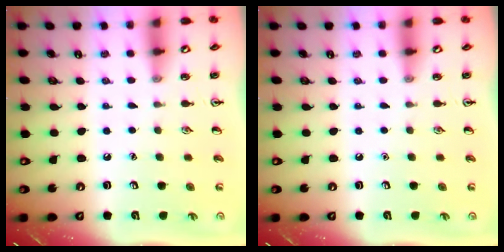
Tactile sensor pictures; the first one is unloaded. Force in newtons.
{"total": 0.0}